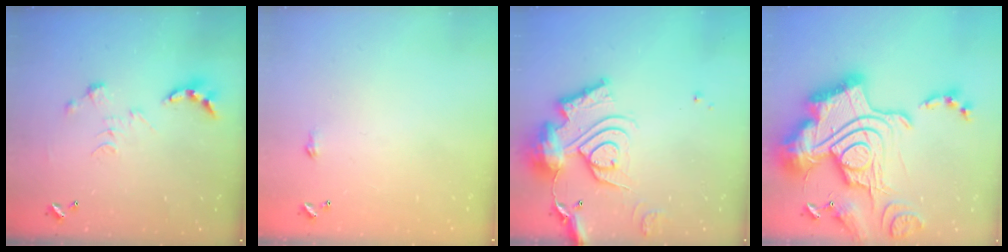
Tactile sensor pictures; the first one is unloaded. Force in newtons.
{"total": 1.8, "press": 1.8, "slide": 0.3}
{"total": 21.9, "press": 21.7, "slide": 2.3}
{"total": 4.8, "press": 4.1, "slide": 2.6}